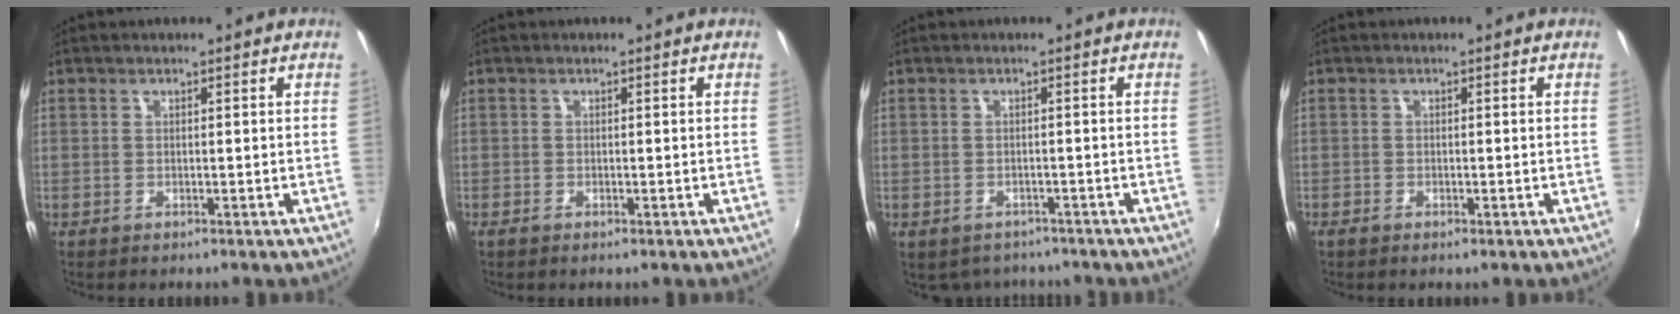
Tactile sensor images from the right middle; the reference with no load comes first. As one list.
[{"total": 0.8, "force": [-0.6, 0.3, 0.3], "torque": [-0.008, -0.003, -0.013]}, {"total": 4.7, "force": [-4.0, 2.4, 0.9], "torque": [-0.025, -0.017, -0.052]}, {"total": 3.8, "force": [-2.6, 2.7, 1.0], "torque": [-0.025, 0.001, -0.051]}]